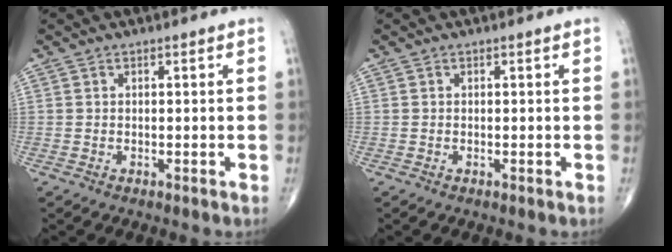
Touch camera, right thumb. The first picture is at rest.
{"total": 0.0}